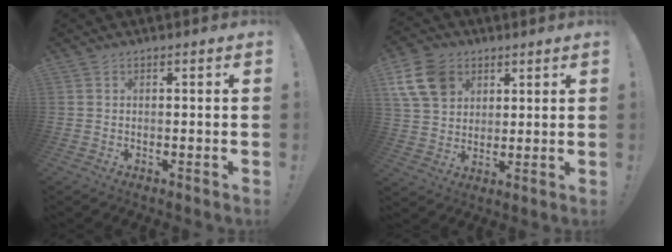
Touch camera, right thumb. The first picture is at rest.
{"total": 13.4, "force": [6.1, 10.0, 6.6], "torque": [-0.115, -0.021, 0.125]}